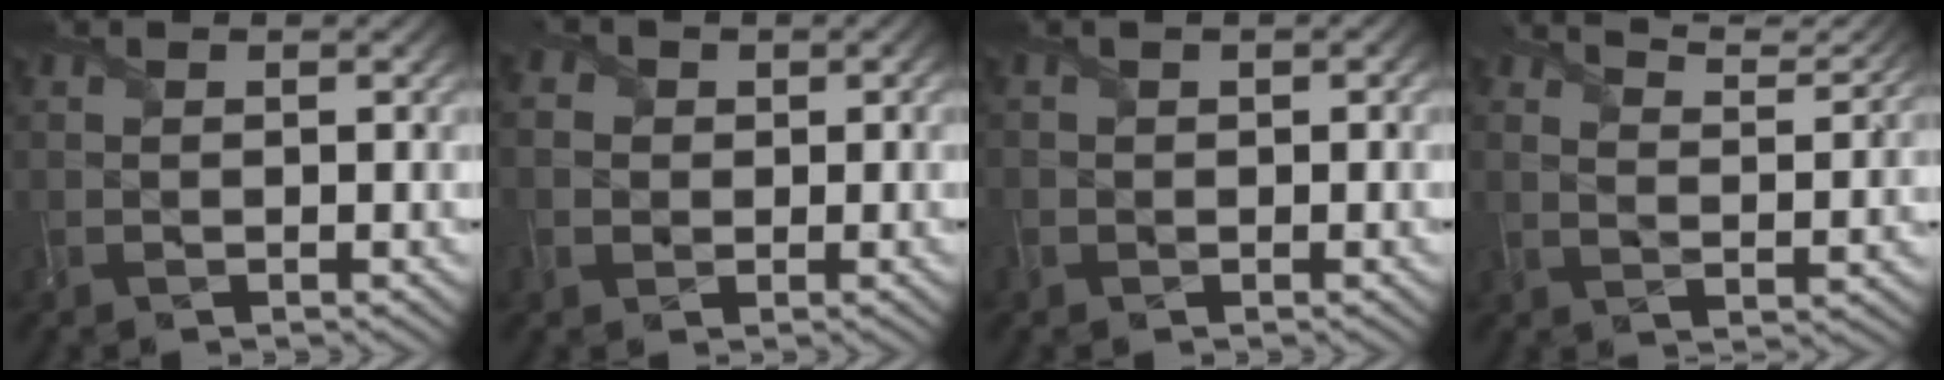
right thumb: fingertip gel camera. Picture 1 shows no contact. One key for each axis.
{"total": 4.1, "fx": 0.6, "fy": 3.9, "fz": 1.1, "tx": -0.045, "ty": 0.008, "tz": -0.011}
{"total": 1.9, "fx": -0.4, "fy": 1.8, "fz": 0.4, "tx": -0.008, "ty": -0.003, "tz": -0.009}
{"total": 8.0, "fx": 6.6, "fy": 1.9, "fz": 4.0, "tx": -0.071, "ty": 0.005, "tz": 0.090}